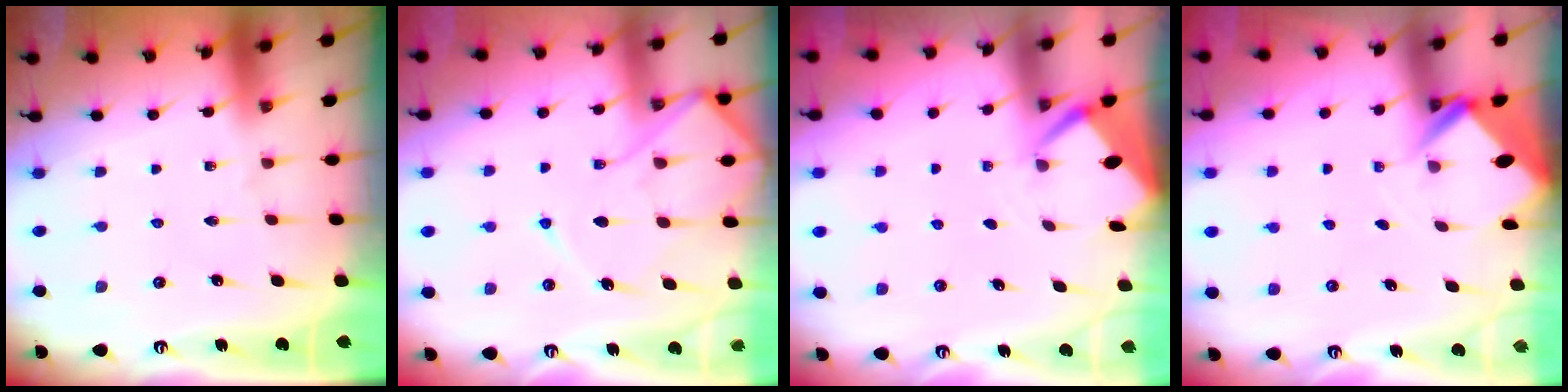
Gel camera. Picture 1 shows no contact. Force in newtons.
{"total": 11.4, "press": 11.4, "slide": 1.3}
{"total": 2.5, "press": 2.5, "slide": 0.0}
{"total": 2.5, "press": 2.5, "slide": 0.1}